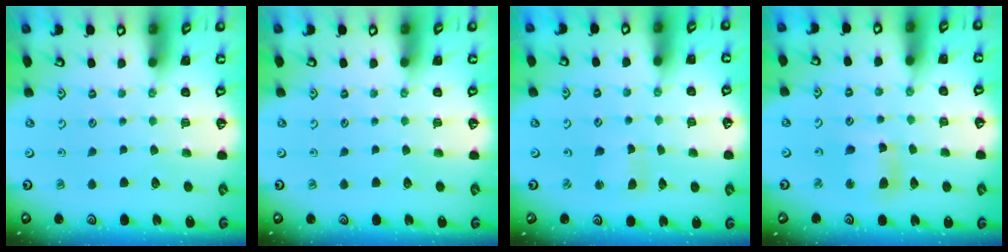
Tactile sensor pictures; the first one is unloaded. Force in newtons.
{"total": 0.0}
{"total": 1.7, "press": 1.7, "slide": 0.2}
{"total": 8.5, "press": 8.4, "slide": 1.3}